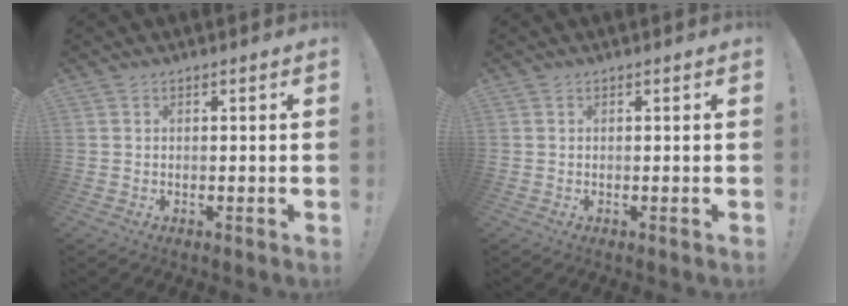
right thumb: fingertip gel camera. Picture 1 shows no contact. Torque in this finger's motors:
{"motor_torque": [0.00, 0.00, 0.00, 0.00, 0.00]}